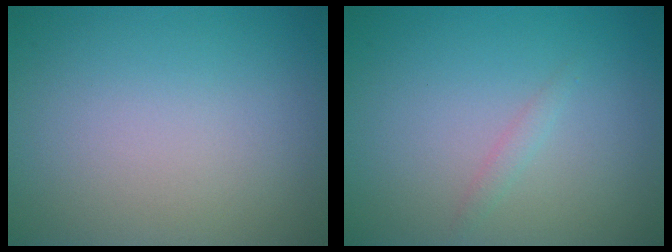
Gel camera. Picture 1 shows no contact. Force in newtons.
{"total": 0.8, "press": 0.8, "slide": 0.0}